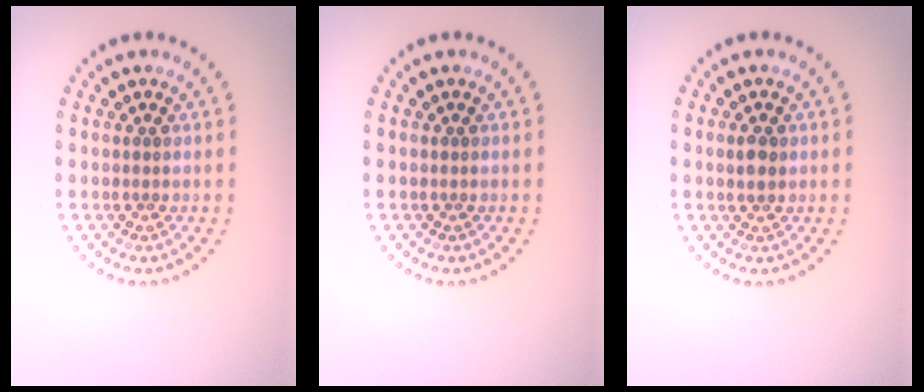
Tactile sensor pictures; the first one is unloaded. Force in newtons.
{"total": 0.0}
{"total": 1.5, "press": 1.4, "slide": 0.5}